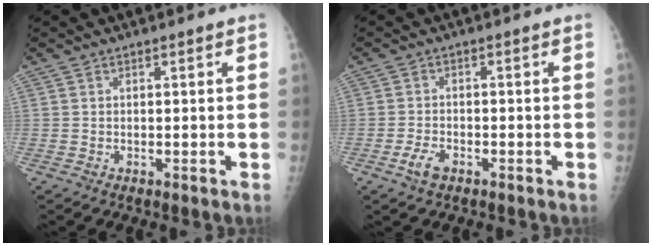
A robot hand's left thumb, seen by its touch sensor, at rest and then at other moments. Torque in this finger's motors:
{"motor_torque": [-0.19, 0.17, 0.02, 0.01, 0.02]}